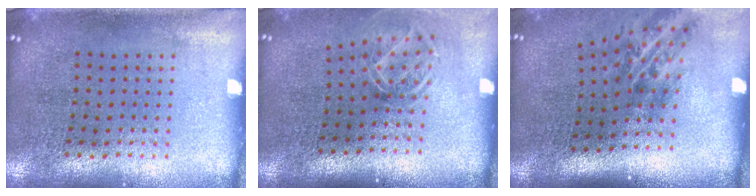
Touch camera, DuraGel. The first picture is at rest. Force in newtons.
{"total": 1.8, "press": 1.3, "slide": 1.3}
{"total": 2.1, "press": 1.3, "slide": 1.7}